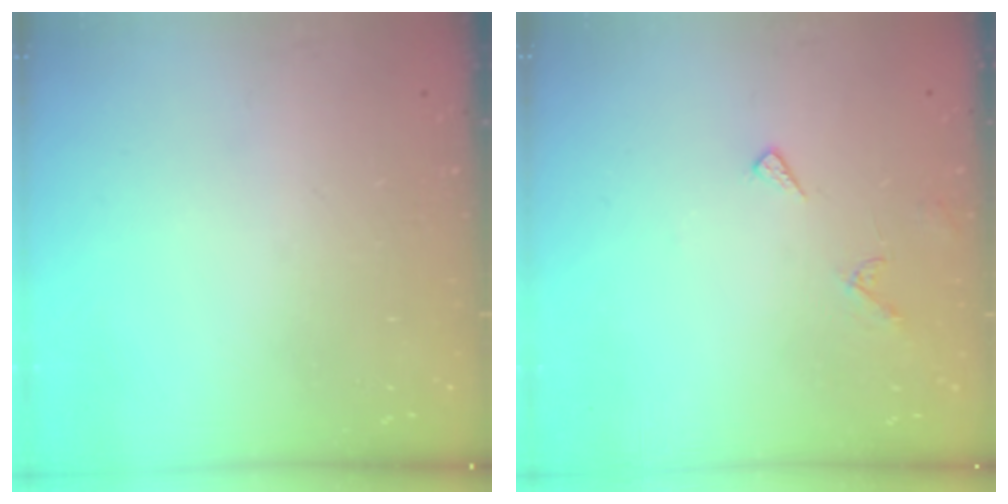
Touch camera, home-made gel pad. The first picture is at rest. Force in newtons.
{"total": 6.9, "press": 6.9, "slide": 0.5}